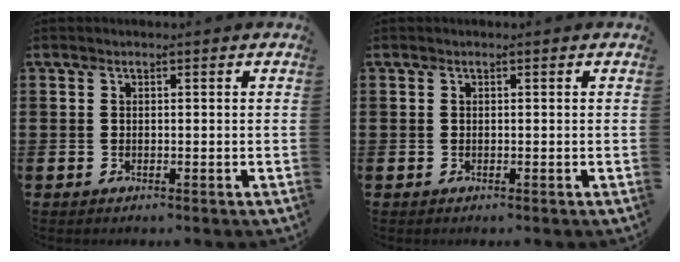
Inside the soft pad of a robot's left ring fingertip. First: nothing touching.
{"total": 0.0}